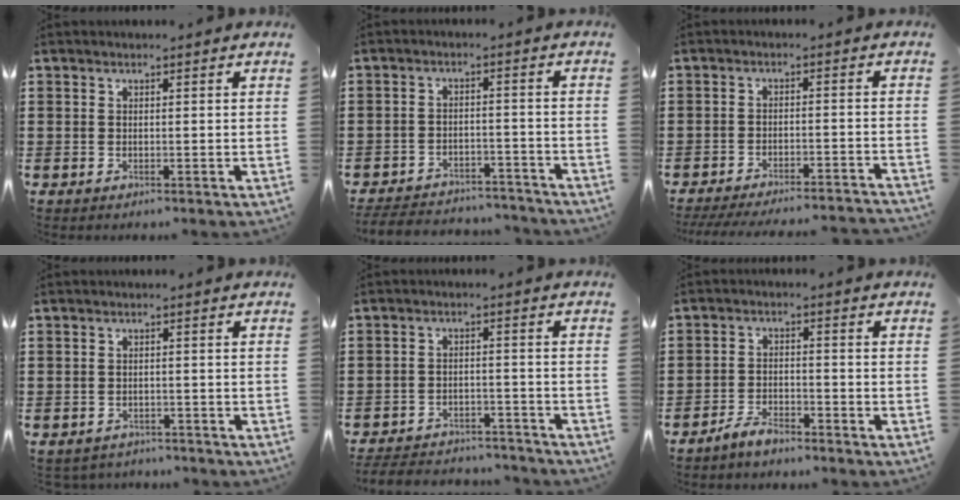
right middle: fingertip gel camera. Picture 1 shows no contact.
{"total": 5.0, "force": [-4.9, 0.7, 0.4], "torque": [-0.010, 0.006, -0.103]}
{"total": 4.5, "force": [-4.3, -0.2, 1.0], "torque": [-0.020, -0.009, -0.089]}
{"total": 1.9, "force": [-1.8, 0.6, -0.2], "torque": [-0.002, 0.000, -0.042]}
{"total": 4.7, "force": [-4.7, 0.6, 0.2], "torque": [-0.010, 0.004, -0.100]}
{"total": 3.7, "force": [-3.5, 0.8, 1.1], "torque": [-0.025, 0.006, -0.072]}